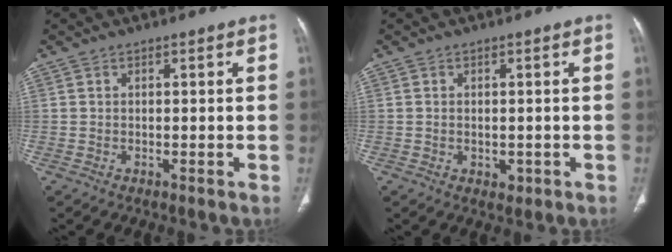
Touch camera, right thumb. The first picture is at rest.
{"total": 1.8, "force": [-0.4, 1.5, 1.0], "torque": [-0.006, 0.000, 0.000]}